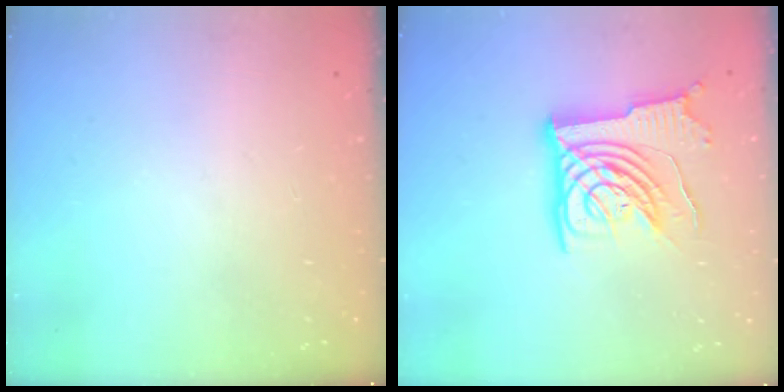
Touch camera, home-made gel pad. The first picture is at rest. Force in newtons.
{"total": 14.6, "press": 14.5, "slide": 1.8}